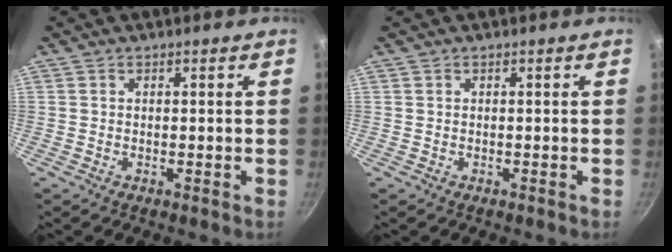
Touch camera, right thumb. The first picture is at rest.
{"total": 0.0}